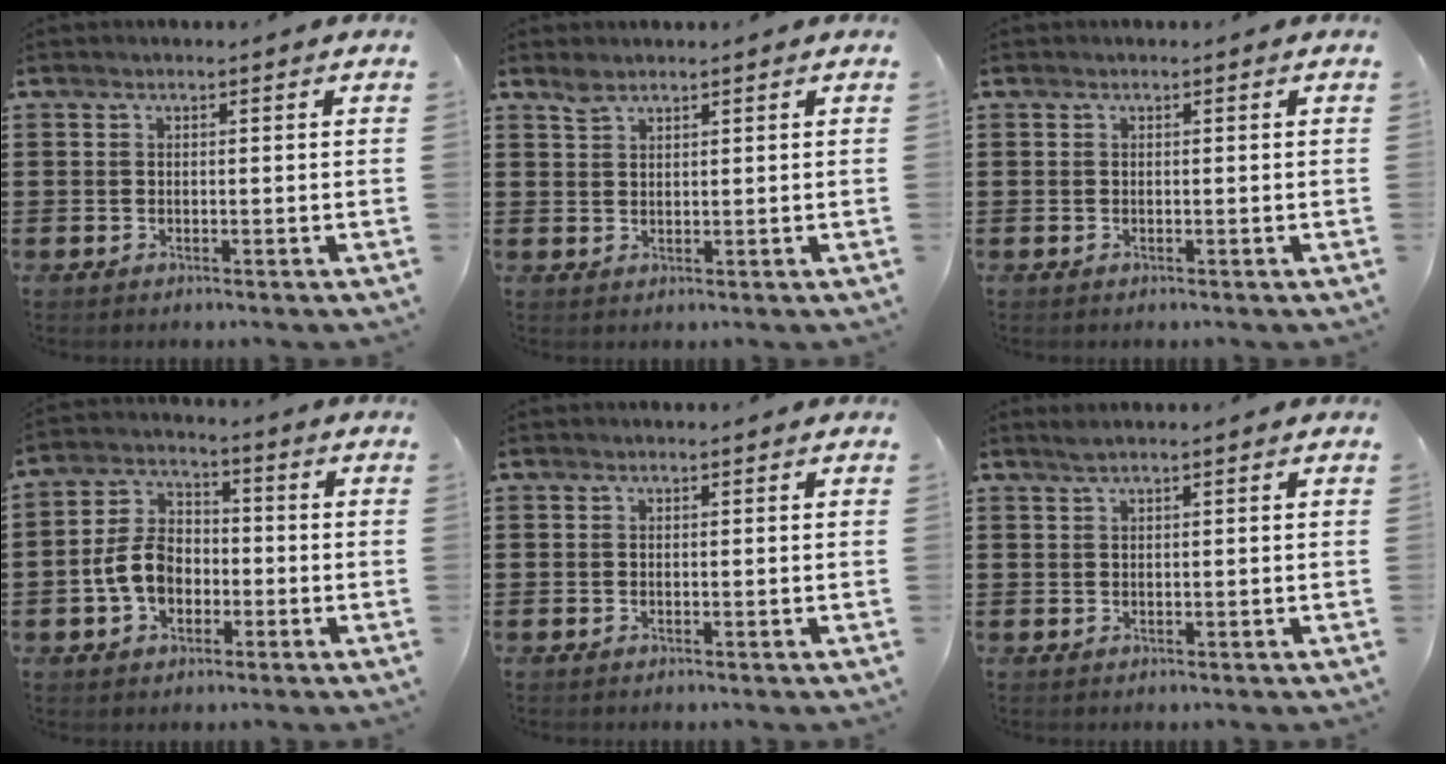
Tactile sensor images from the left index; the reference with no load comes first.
{"total": 1.8, "force": [1.6, 0.7, 0.7], "torque": [-0.017, 0.000, 0.031]}
{"total": 0.0}
{"total": 7.6, "force": [-1.8, 5.4, 5.0], "torque": [-0.118, 0.009, -0.039]}
{"total": 0.0}
{"total": 1.2, "force": [0.7, 0.0, 0.9], "torque": [-0.019, 0.000, 0.013]}